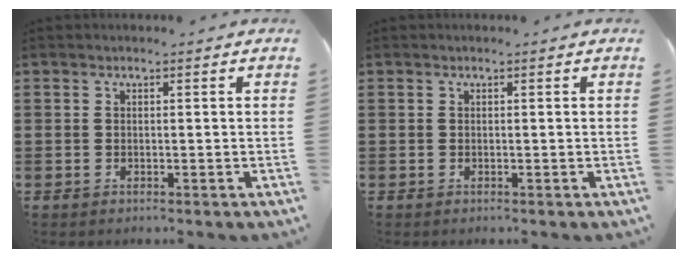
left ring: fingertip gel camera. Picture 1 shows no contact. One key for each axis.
{"total": 0.0}